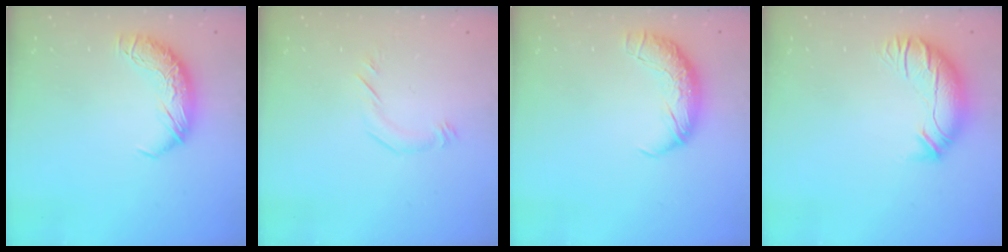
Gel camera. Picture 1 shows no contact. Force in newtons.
{"total": 5.8, "press": 5.8, "slide": 0.8}
{"total": 2.5, "press": 1.3, "slide": 2.2}
{"total": 2.6, "press": 0.9, "slide": 2.5}